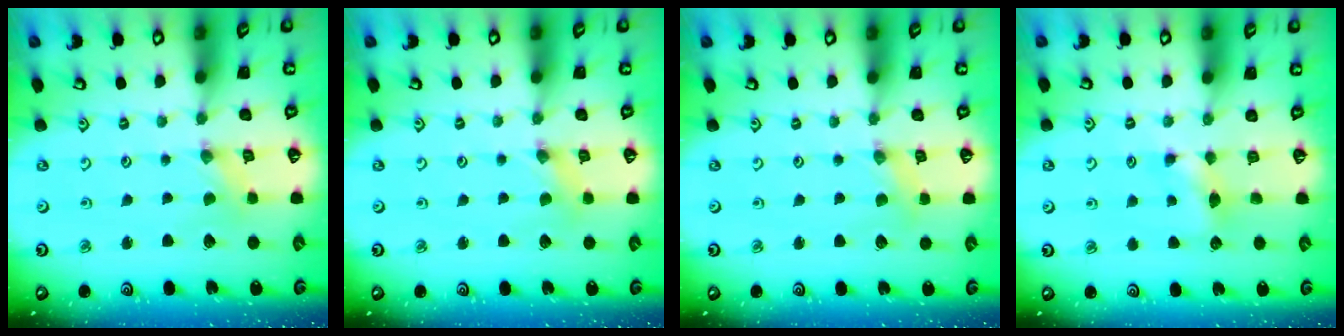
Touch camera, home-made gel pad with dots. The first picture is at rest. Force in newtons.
{"total": 0.8, "press": 0.7, "slide": 0.3}
{"total": 1.9, "press": 1.9, "slide": 0.3}
{"total": 5.3, "press": 5.2, "slide": 0.9}